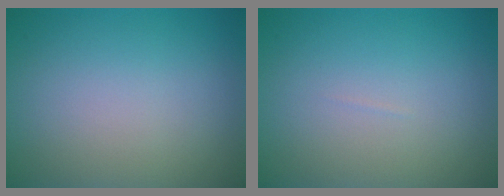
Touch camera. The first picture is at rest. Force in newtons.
{"total": 0.0}